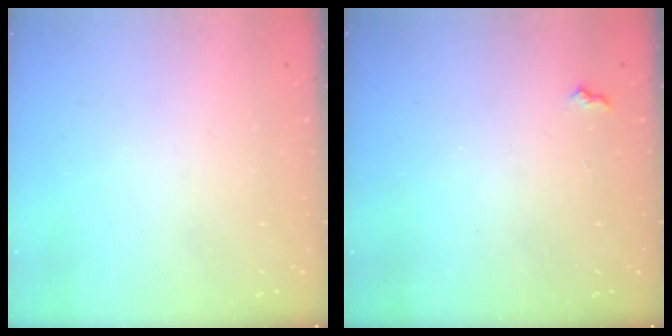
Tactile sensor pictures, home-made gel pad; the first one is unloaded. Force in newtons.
{"total": 4.8, "press": 4.8, "slide": 0.7}